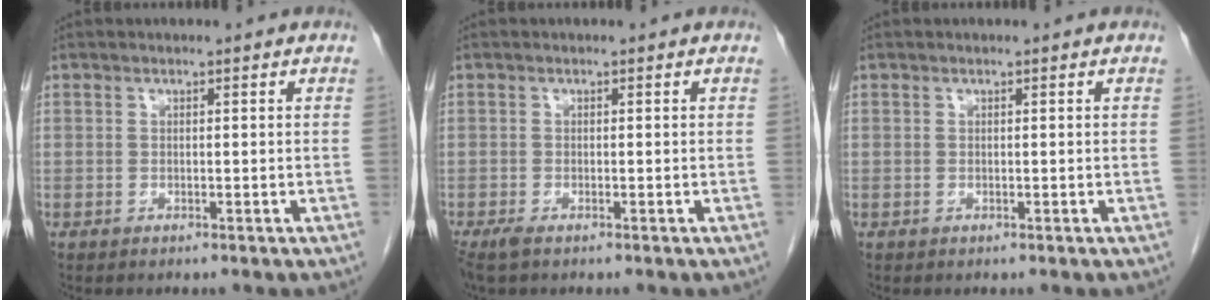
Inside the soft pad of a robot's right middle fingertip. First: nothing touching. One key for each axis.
{"total": 2.0, "fx": -1.4, "fy": 0.5, "fz": 1.4, "tx": -0.032, "ty": -0.008, "tz": -0.026}
{"total": 0.0}